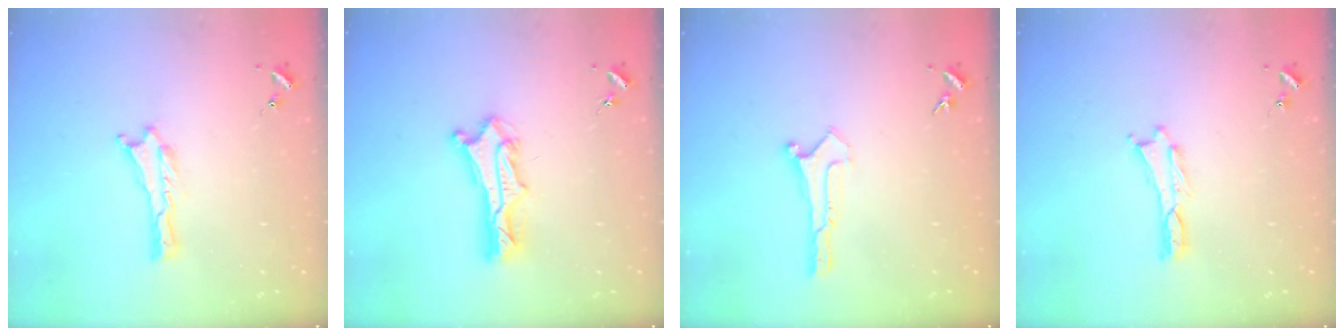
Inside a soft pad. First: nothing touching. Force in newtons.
{"total": 4.7, "press": 4.6, "slide": 0.3}
{"total": 0.0}
{"total": 0.0}